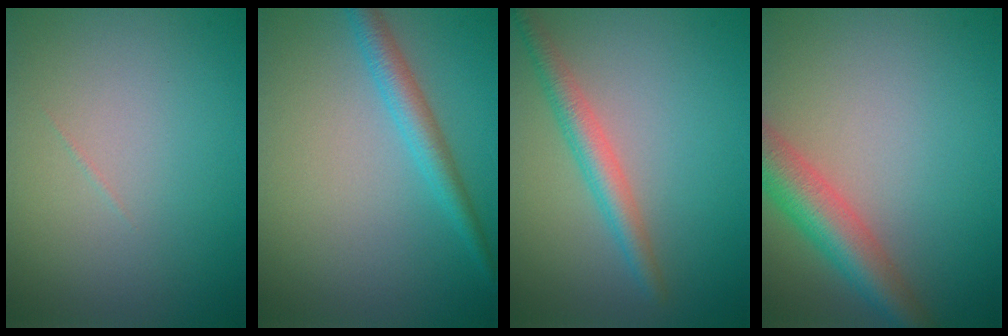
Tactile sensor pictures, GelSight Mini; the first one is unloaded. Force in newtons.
{"total": 2.8, "press": 2.8, "slide": 0.0}
{"total": 2.9, "press": 2.9, "slide": 0.2}
{"total": 5.3, "press": 5.3, "slide": 0.1}